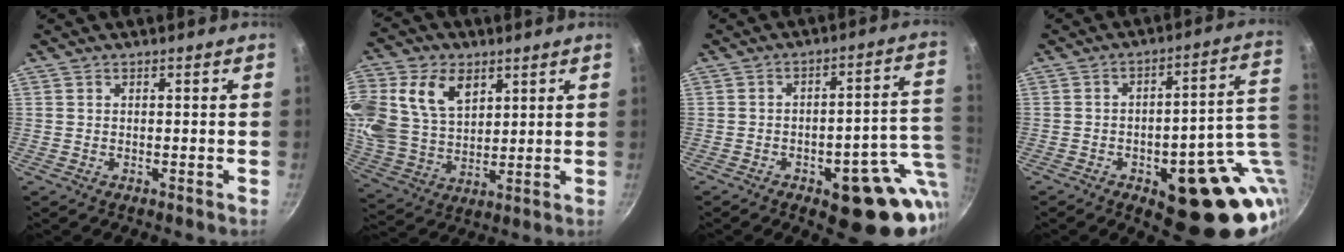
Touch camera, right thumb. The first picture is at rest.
{"total": 19.4, "force": [7.4, 13.5, 11.7], "torque": [-0.252, -0.004, 0.148]}
{"total": 17.9, "force": [-4.8, 7.5, 15.5], "torque": [-0.136, 0.020, -0.057]}
{"total": 22.6, "force": [-4.4, 9.6, 20.0], "torque": [-0.185, 0.011, -0.046]}